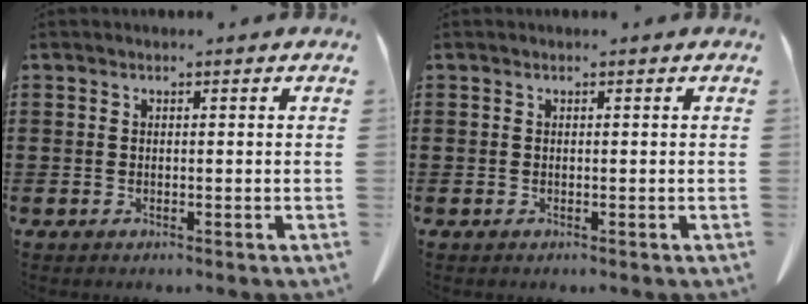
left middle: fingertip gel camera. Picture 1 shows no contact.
{"total": 0.0}